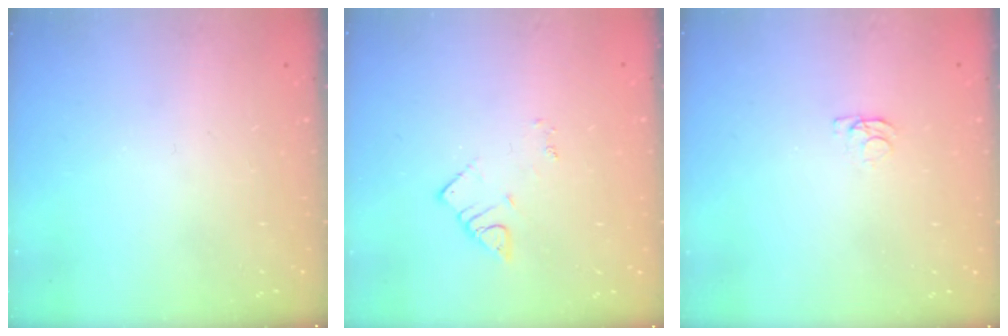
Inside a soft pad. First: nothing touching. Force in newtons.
{"total": 2.7, "press": 2.7, "slide": 0.4}
{"total": 1.2, "press": 1.1, "slide": 0.3}